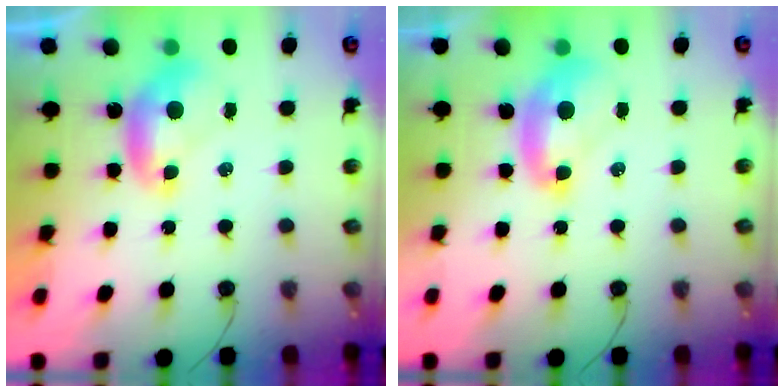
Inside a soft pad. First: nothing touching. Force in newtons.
{"total": 2.0, "press": 1.9, "slide": 0.4}